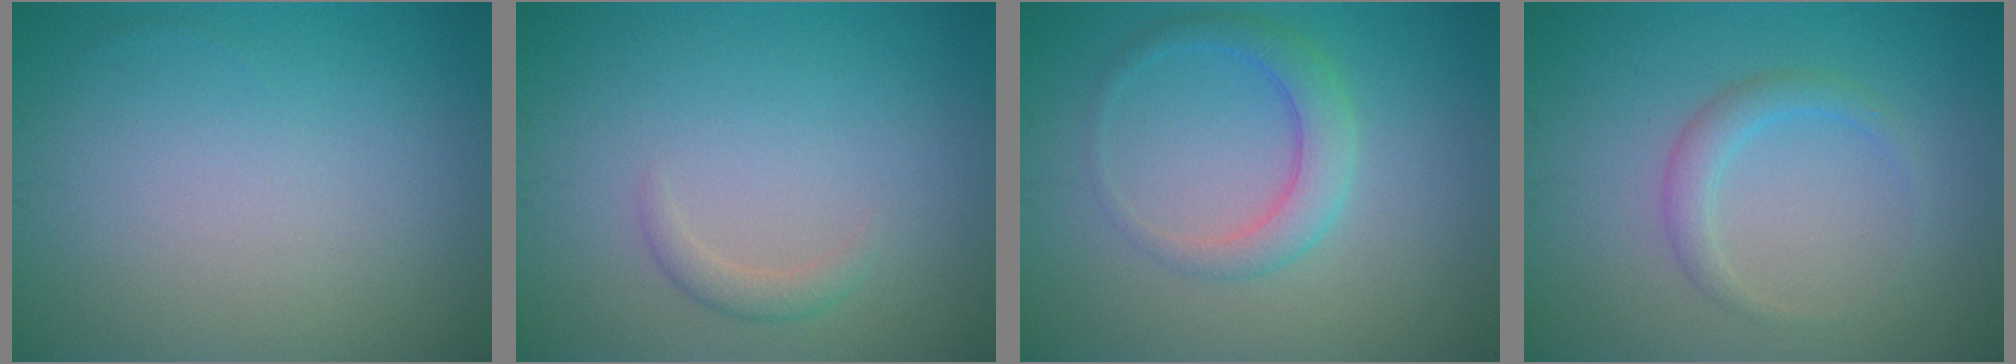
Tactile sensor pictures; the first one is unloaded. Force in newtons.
{"total": 1.3, "press": 1.3, "slide": 0.1}
{"total": 3.0, "press": 3.0, "slide": 0.1}
{"total": 2.0, "press": 2.0, "slide": 0.0}